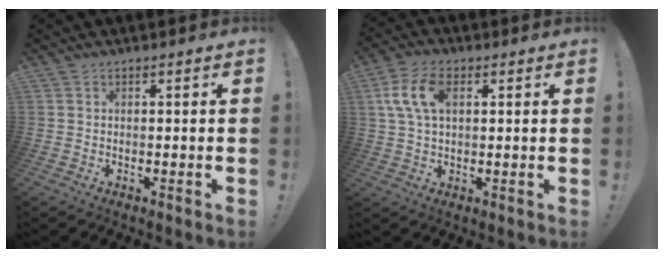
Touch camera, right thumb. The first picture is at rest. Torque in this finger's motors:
{"motor_torque": [0.06, 0.05, 0.02, 0.02, 0.07]}